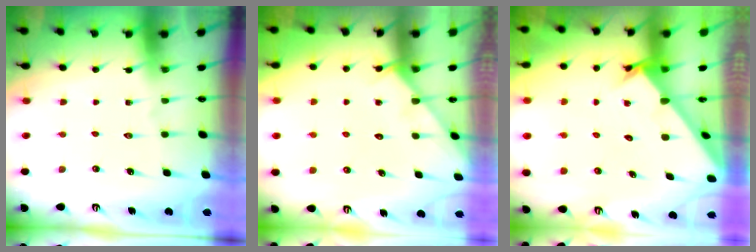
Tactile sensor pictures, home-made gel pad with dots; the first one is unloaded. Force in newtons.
{"total": 2.7, "press": 2.7, "slide": 0.3}
{"total": 1.7, "press": 1.7, "slide": 0.1}